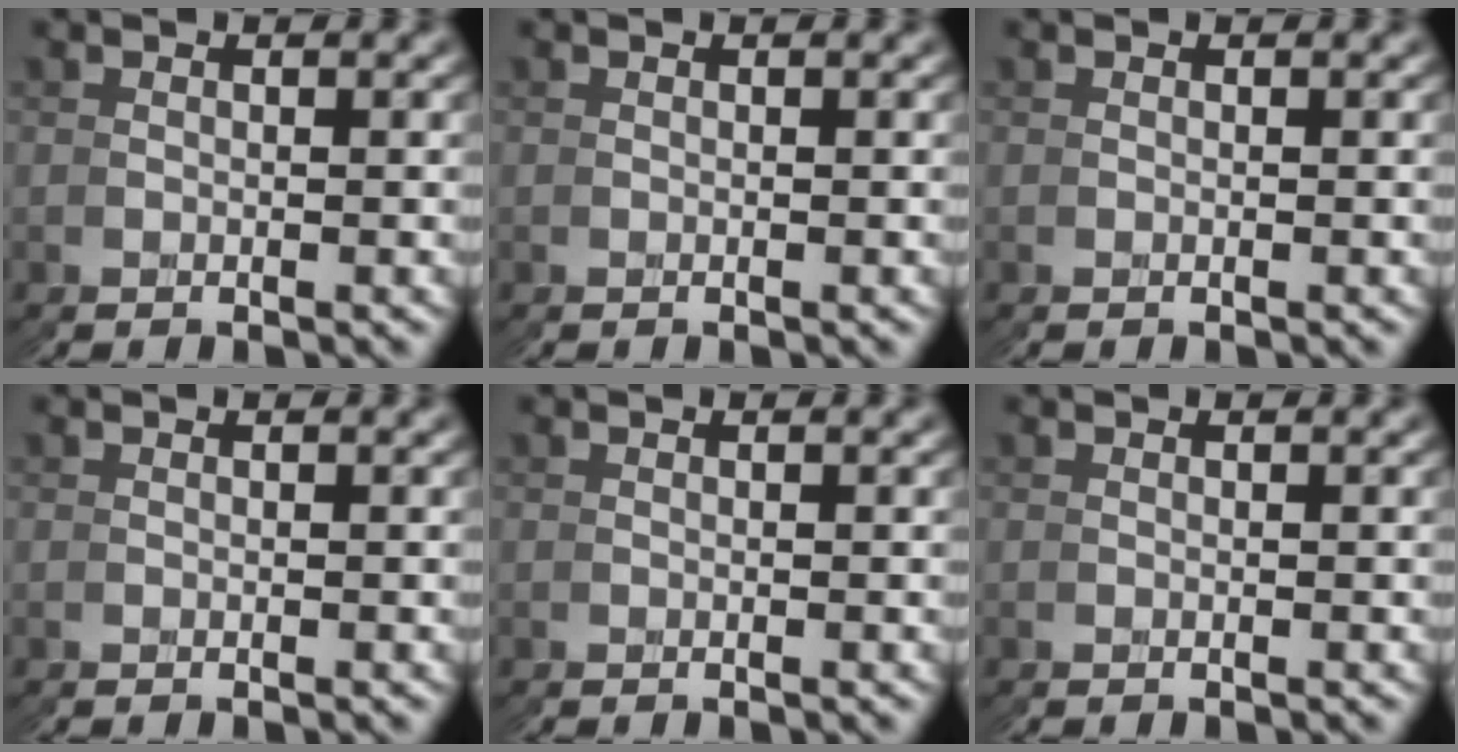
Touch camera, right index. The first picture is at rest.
{"total": 0.0}
{"total": 0.0}
{"total": 0.0}
{"total": 0.0}
{"total": 1.7, "force": [0.1, -1.6, -0.5], "torque": [0.019, -0.004, 0.010]}